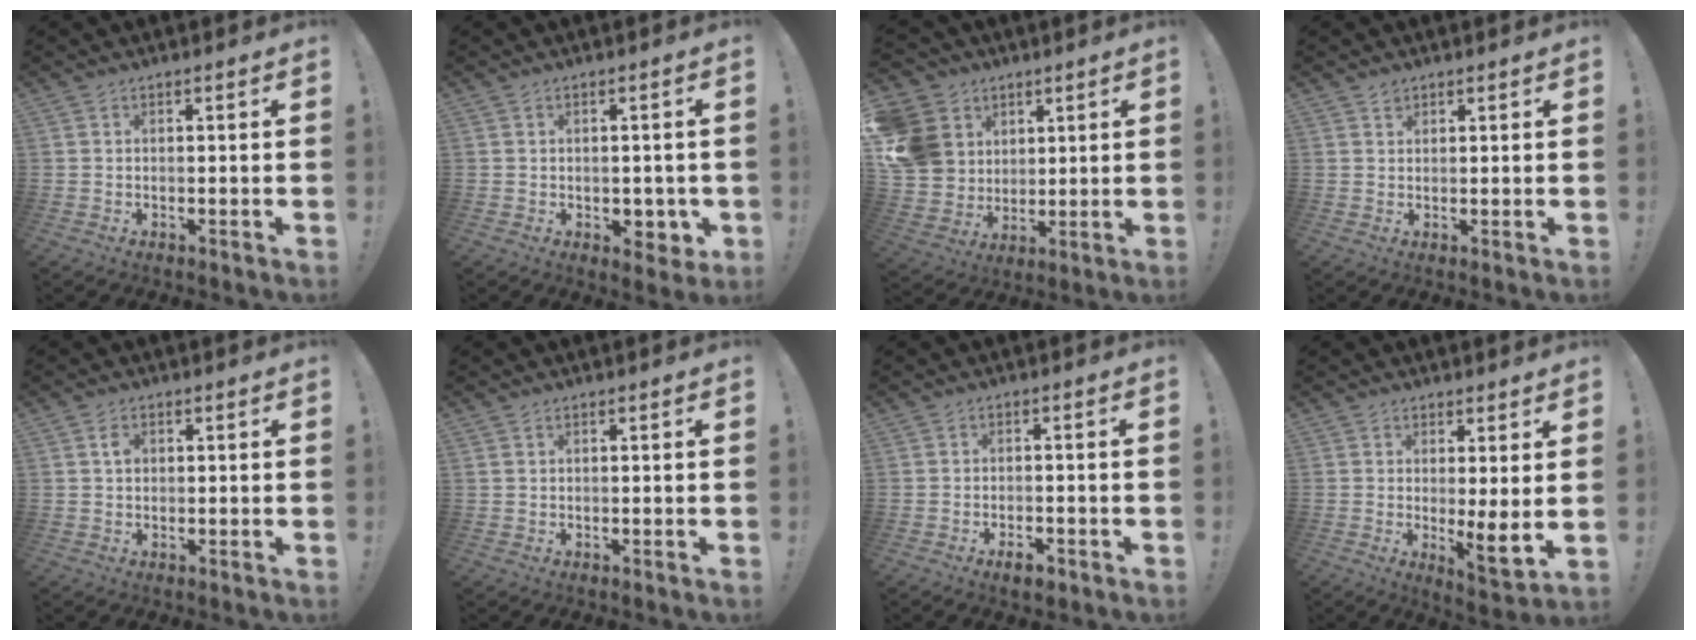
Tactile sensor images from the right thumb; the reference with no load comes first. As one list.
[{"total": 4.6, "force": [-0.7, 3.5, 2.9], "torque": [-0.025, 0.006, -0.009]}, {"total": 14.7, "force": [4.2, 13.1, 5.2], "torque": [-0.094, -0.009, 0.104]}, {"total": 1.2, "force": [1.0, 0.6, 0.3], "torque": [0.005, -0.007, 0.018]}, {"total": 2.3, "force": [0.7, 1.7, 1.5], "torque": [-0.020, 0.002, 0.009]}, {"total": 0.8, "force": [0.5, 0.5, 0.4], "torque": [-0.015, 0.004, 0.011]}, {"total": 3.5, "force": [-2.3, 1.2, 2.4], "torque": [-0.026, 0.007, -0.039]}, {"total": 6.4, "force": [1.7, 1.1, 6.1], "torque": [-0.064, -0.042, 0.030]}]